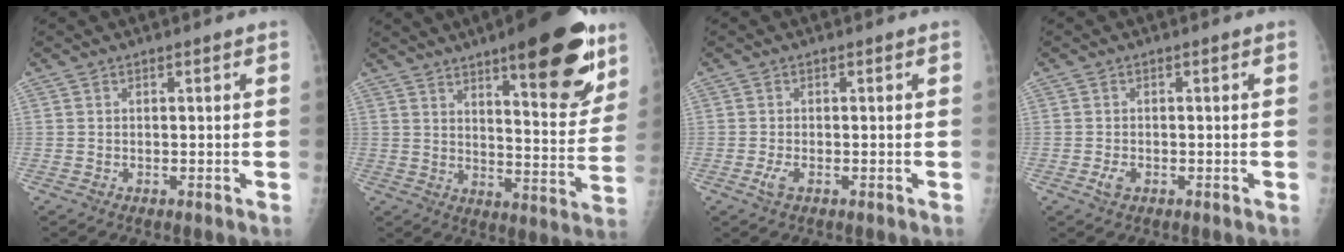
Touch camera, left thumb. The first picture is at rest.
{"total": 20.9, "force": [12.4, 6.0, 15.7], "torque": [-0.175, -0.063, 0.175]}
{"total": 1.9, "force": [-0.6, 0.9, 1.6], "torque": [-0.035, -0.001, -0.012]}
{"total": 1.8, "force": [-0.7, 1.2, 1.2], "torque": [-0.024, -0.001, -0.013]}